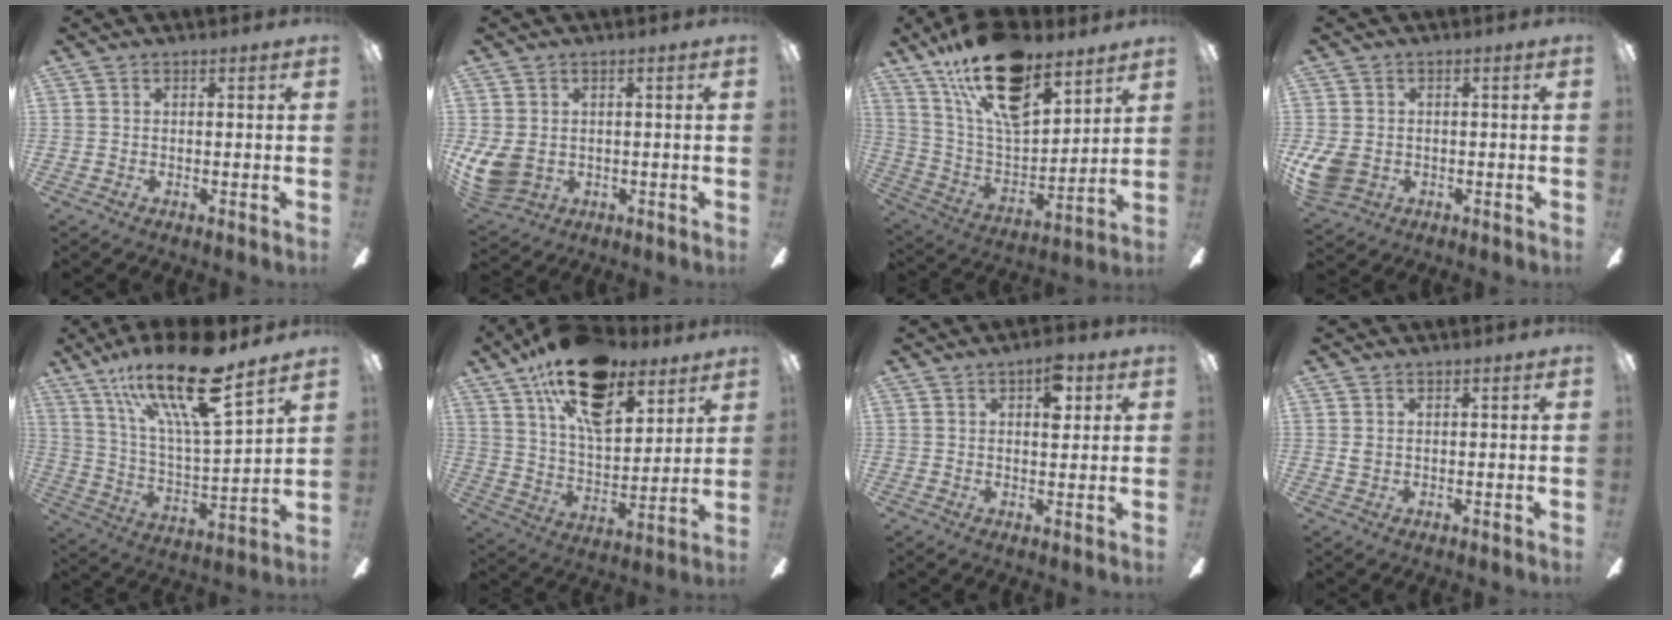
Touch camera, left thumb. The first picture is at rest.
{"total": 7.4, "force": [0.4, 5.8, 4.6], "torque": [-0.106, -0.007, 0.012]}
{"total": 22.2, "force": [15.0, 9.5, 13.2], "torque": [-0.247, -0.082, 0.265]}
{"total": 7.1, "force": [-1.5, 5.7, 4.1], "torque": [-0.094, 0.006, -0.024]}
{"total": 23.7, "force": [15.9, 6.2, 16.4], "torque": [-0.294, -0.089, 0.263]}
{"total": 21.8, "force": [13.7, 10.9, 13.0], "torque": [-0.216, -0.066, 0.241]}
{"total": 6.2, "force": [3.1, 2.8, 4.6], "torque": [-0.057, -0.008, 0.046]}
{"total": 1.2, "force": [0.5, 0.8, 0.8], "torque": [-0.019, 0.003, 0.008]}